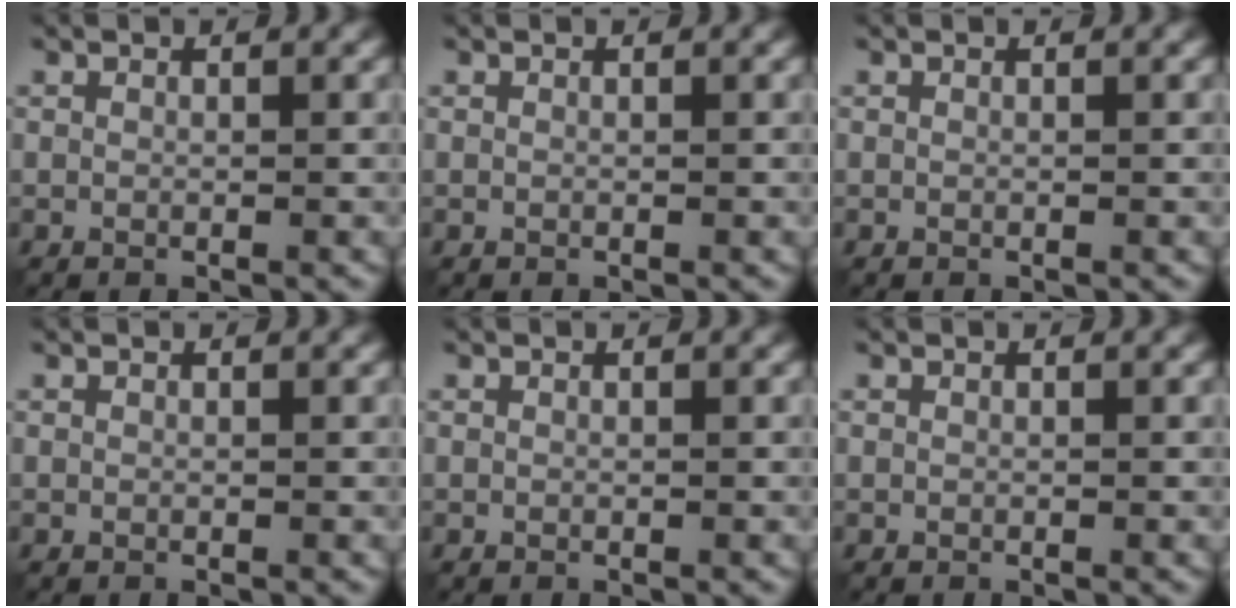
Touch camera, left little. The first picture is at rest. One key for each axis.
{"total": 0.0}
{"total": 0.0}
{"total": 0.0}
{"total": 0.0}
{"total": 0.0}